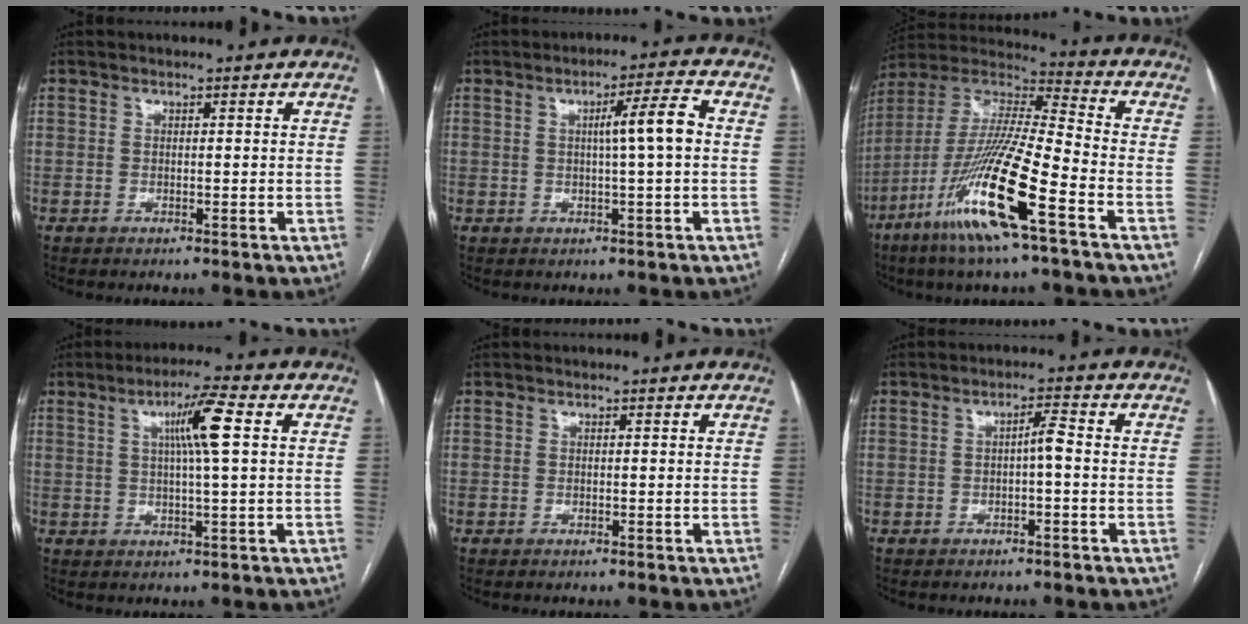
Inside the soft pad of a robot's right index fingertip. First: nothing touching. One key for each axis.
{"total": 6.0, "fx": 0.5, "fy": -0.3, "fz": 6.0, "tx": -0.094, "ty": 0.008, "tz": 0.007}
{"total": 19.2, "fx": -9.1, "fy": 0.6, "fz": 16.9, "tx": -0.366, "ty": -0.038, "tz": -0.182}
{"total": 7.2, "fx": 1.9, "fy": -0.3, "fz": 7.0, "tx": -0.122, "ty": 0.005, "tz": 0.031}
{"total": 0.0}
{"total": 3.1, "fx": -0.4, "fy": 0.4, "fz": 3.0, "tx": -0.048, "ty": 0.010, "tz": -0.007}